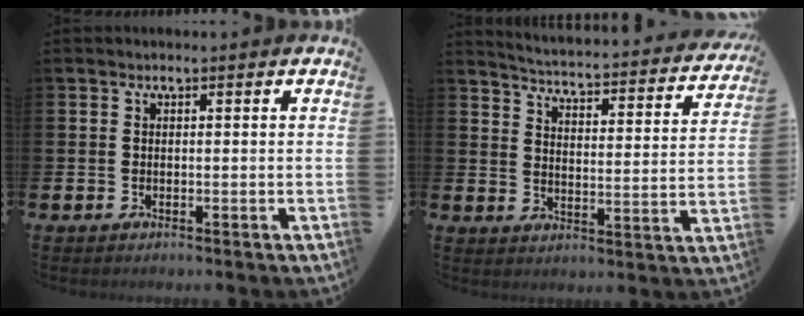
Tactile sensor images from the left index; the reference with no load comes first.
{"total": 3.8, "force": [3.6, 0.3, 1.0], "torque": [-0.040, -0.040, 0.053]}